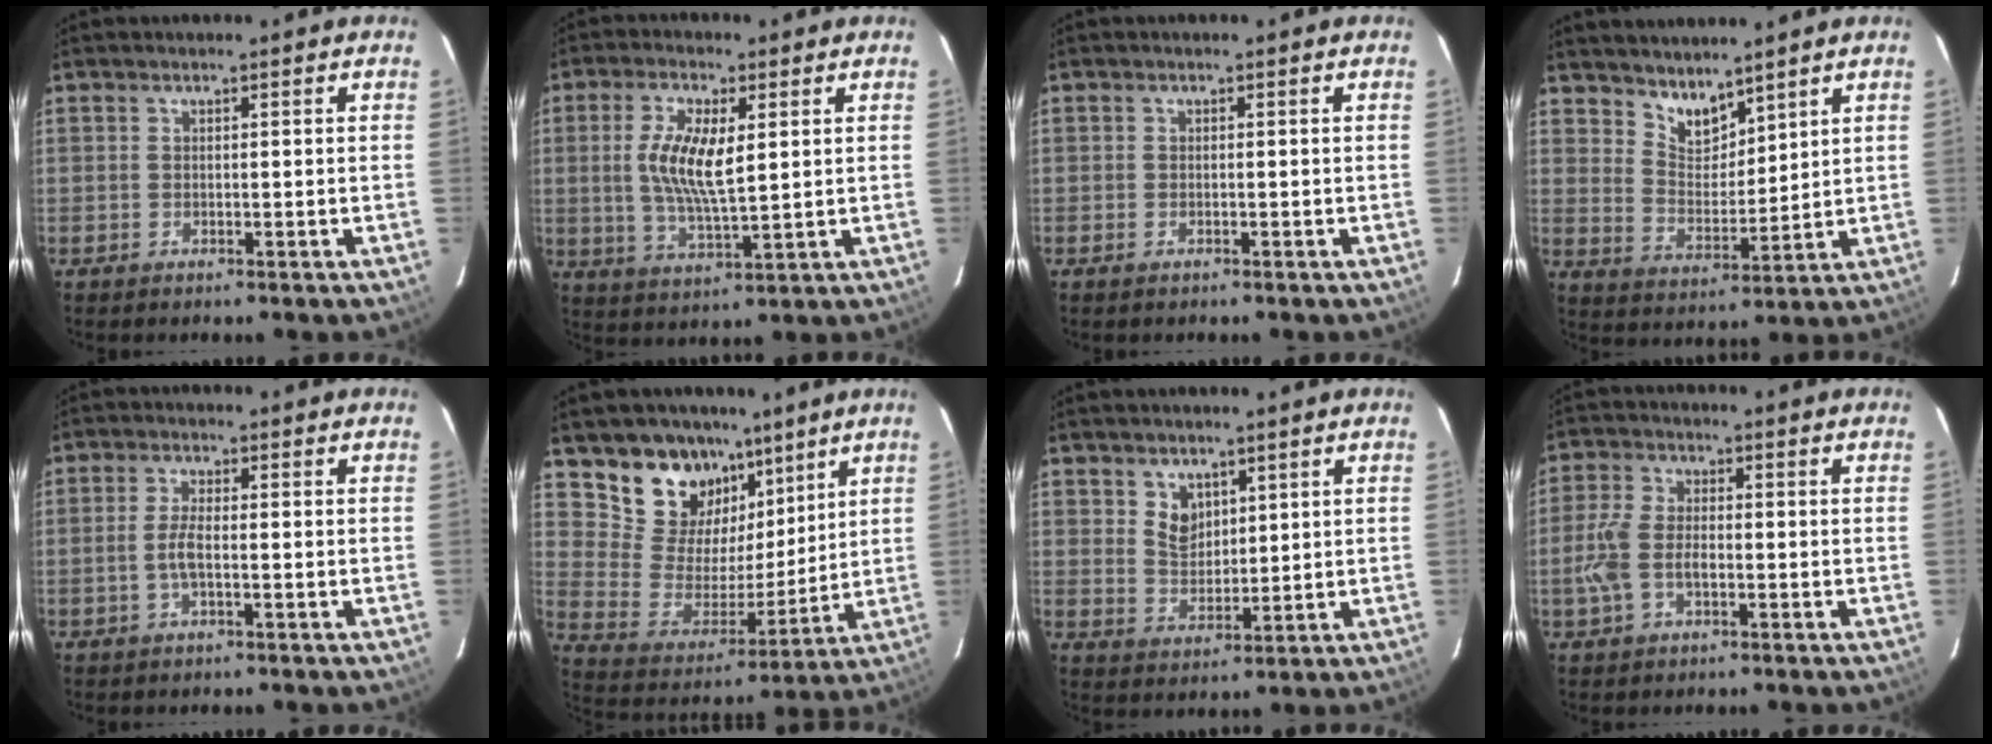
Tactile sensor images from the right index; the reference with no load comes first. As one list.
[{"total": 9.6, "force": [1.7, 3.2, 8.9], "torque": [-0.174, -0.001, 0.034]}, {"total": 0.7, "force": [-0.5, 0.3, 0.3], "torque": [-0.007, -0.002, -0.010]}, {"total": 6.8, "force": [5.6, 3.0, 2.2], "torque": [-0.028, -0.002, 0.110]}, {"total": 3.4, "force": [-0.9, 0.8, 3.2], "torque": [-0.064, 0.001, -0.017]}, {"total": 15.3, "force": [10.4, 9.9, 5.4], "torque": [-0.110, 0.002, 0.203]}, {"total": 4.8, "force": [2.6, 3.5, 2.1], "torque": [-0.031, 0.001, 0.053]}, {"total": 6.8, "force": [-1.9, 3.8, 5.4], "torque": [-0.122, 0.004, -0.036]}]